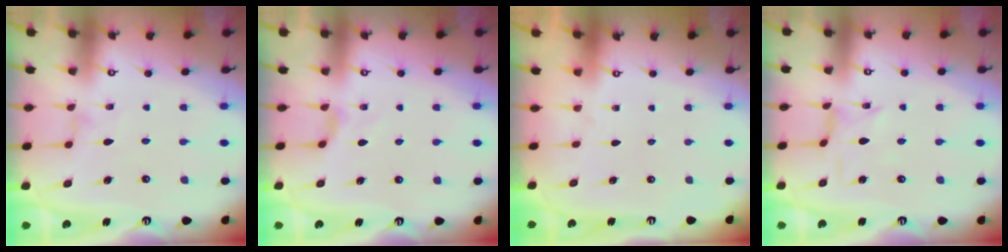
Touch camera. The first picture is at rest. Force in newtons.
{"total": 3.9, "press": 3.8, "slide": 0.6}
{"total": 0.0}
{"total": 1.2, "press": 1.2, "slide": 0.2}